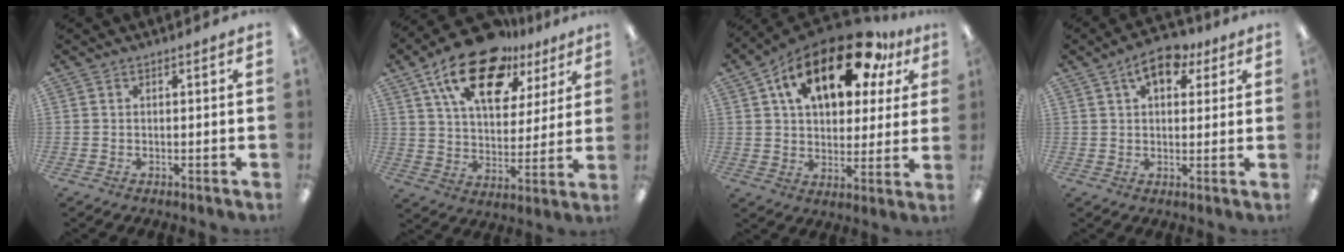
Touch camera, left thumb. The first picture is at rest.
{"total": 19.8, "force": [12.4, 9.9, 11.8], "torque": [-0.199, -0.062, 0.214]}
{"total": 21.3, "force": [11.1, 10.8, 14.6], "torque": [-0.232, -0.041, 0.186]}
{"total": 8.7, "force": [4.6, 4.8, 5.5], "torque": [-0.069, -0.014, 0.076]}